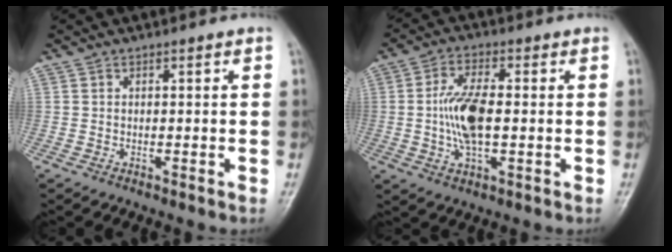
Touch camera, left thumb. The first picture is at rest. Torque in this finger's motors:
{"motor_torque": [1.74, 1.86, 1.50, 0.16, 0.16]}